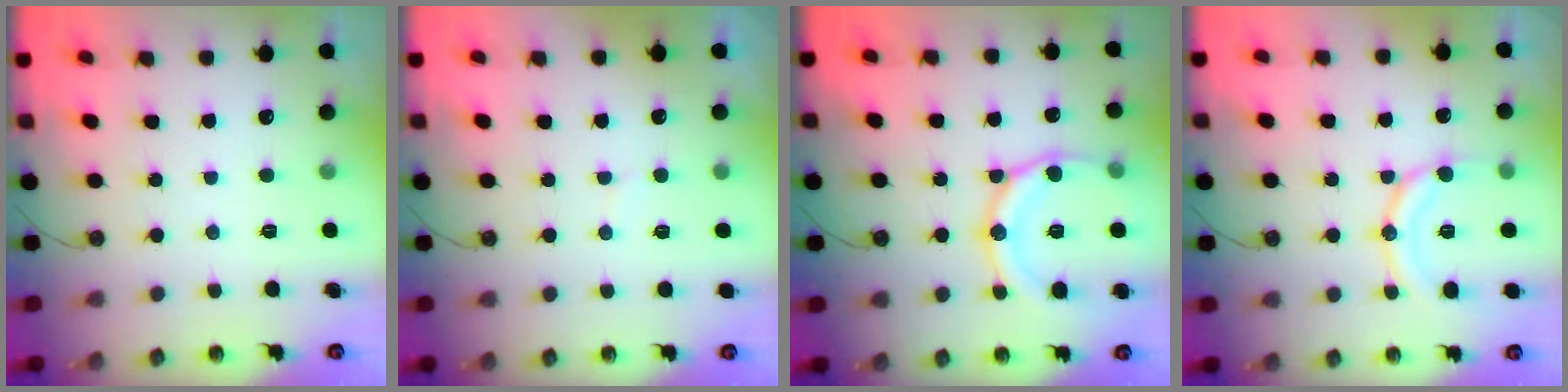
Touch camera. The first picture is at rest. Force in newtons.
{"total": 3.0, "press": 2.7, "slide": 1.3}
{"total": 15.9, "press": 15.9, "slide": 1.5}
{"total": 12.2, "press": 12.2, "slide": 1.1}